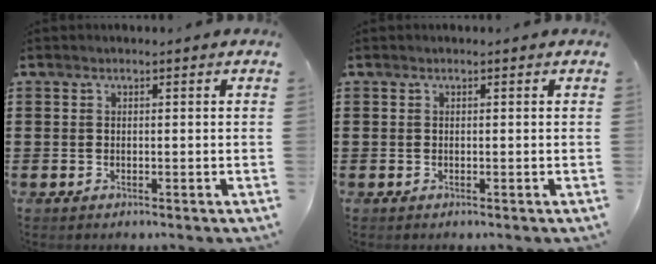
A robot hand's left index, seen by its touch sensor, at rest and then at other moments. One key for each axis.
{"total": 0.0}